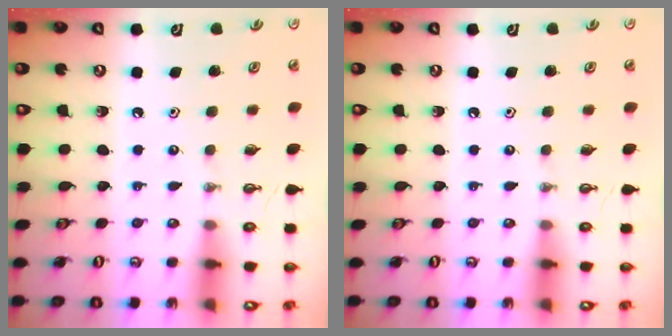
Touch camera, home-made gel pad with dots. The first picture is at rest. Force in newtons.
{"total": 0.0}